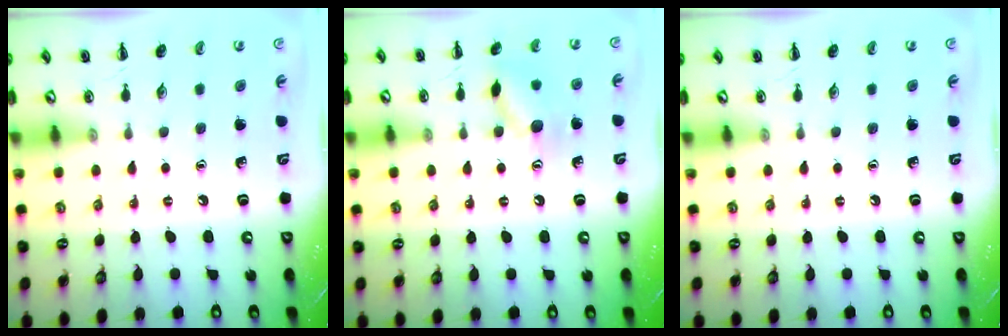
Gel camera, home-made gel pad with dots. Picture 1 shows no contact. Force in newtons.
{"total": 10.5, "press": 10.5, "slide": 0.6}
{"total": 0.0}